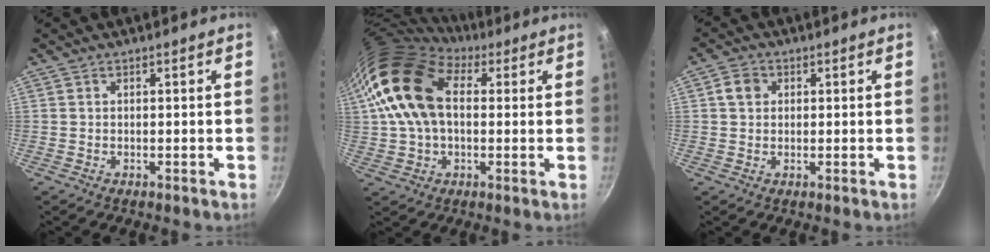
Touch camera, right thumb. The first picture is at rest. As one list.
[{"total": 17.6, "force": [3.6, 11.8, 12.5], "torque": [-0.231, 0.021, 0.052]}, {"total": 3.6, "force": [0.9, 3.0, 1.7], "torque": [-0.016, 0.006, 0.012]}]